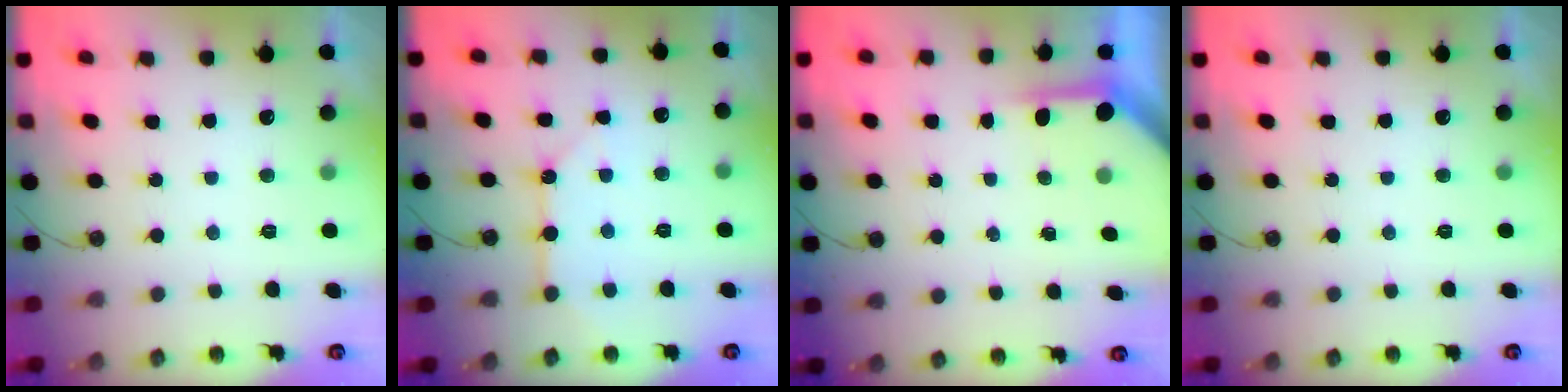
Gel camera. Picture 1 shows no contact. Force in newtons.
{"total": 7.7, "press": 7.7, "slide": 0.8}
{"total": 3.7, "press": 3.7, "slide": 0.4}
{"total": 0.0}